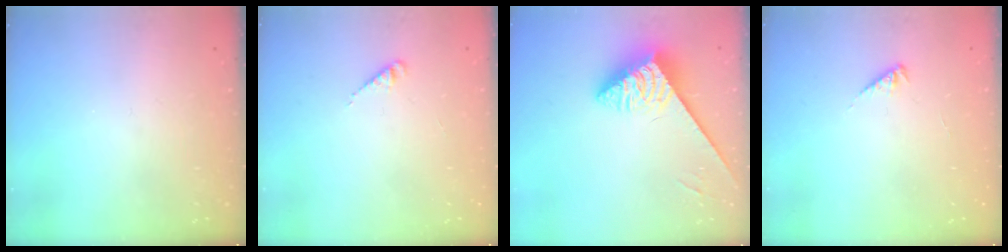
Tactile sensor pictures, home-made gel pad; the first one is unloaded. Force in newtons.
{"total": 2.3, "press": 2.3, "slide": 0.4}
{"total": 3.9, "press": 3.9, "slide": 0.7}
{"total": 2.5, "press": 2.5, "slide": 0.5}